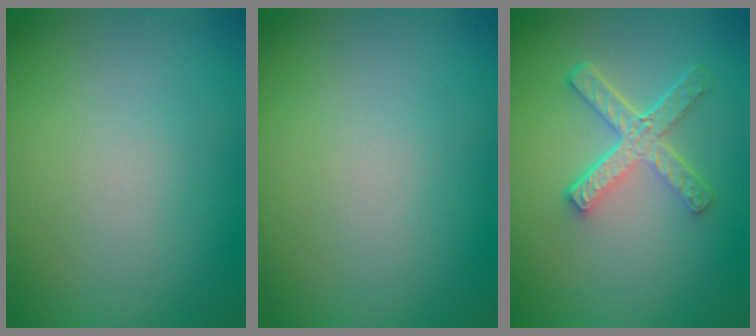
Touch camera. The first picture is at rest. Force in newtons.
{"total": 0.0}
{"total": 4.5, "press": 3.2, "slide": 3.1}